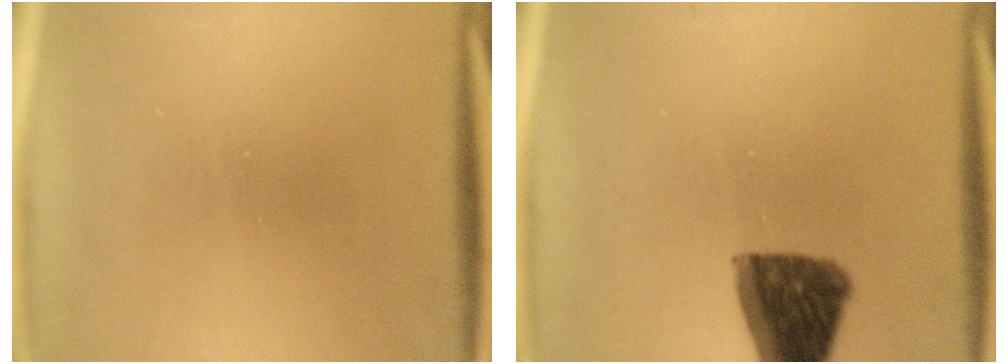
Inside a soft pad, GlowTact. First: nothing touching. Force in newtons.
{"total": 12.9}